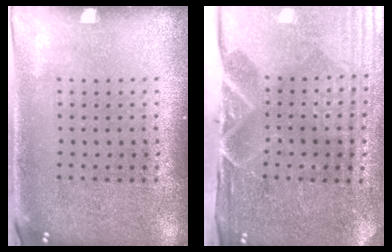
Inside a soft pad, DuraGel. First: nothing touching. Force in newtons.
{"total": 4.8, "press": 4.1, "slide": 2.5}